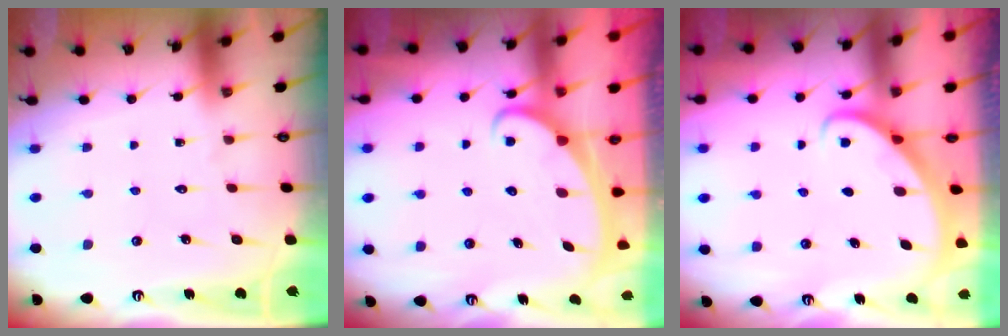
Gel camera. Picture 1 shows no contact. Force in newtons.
{"total": 2.7, "press": 2.7, "slide": 0.4}
{"total": 2.7, "press": 2.7, "slide": 0.1}